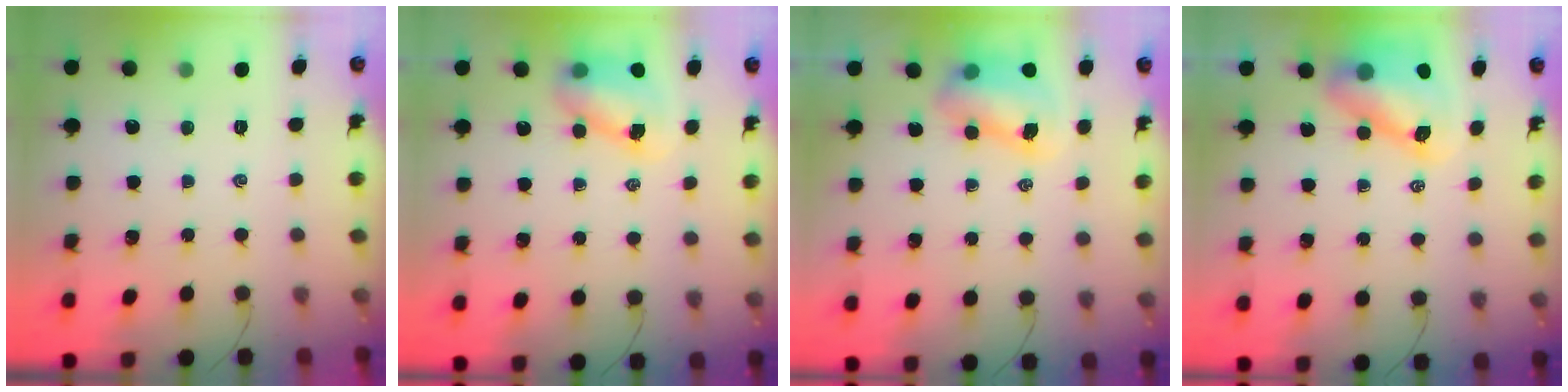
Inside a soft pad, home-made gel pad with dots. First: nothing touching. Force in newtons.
{"total": 7.9, "press": 7.8, "slide": 1.3}
{"total": 8.1, "press": 7.9, "slide": 1.3}
{"total": 8.2, "press": 7.8, "slide": 2.3}